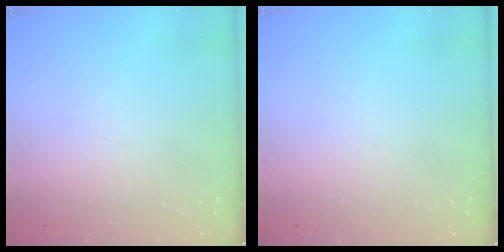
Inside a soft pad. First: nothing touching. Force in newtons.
{"total": 0.0}